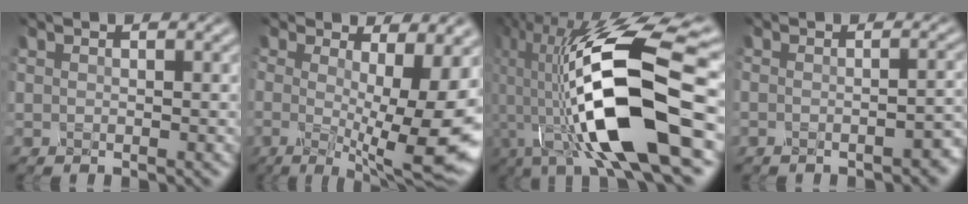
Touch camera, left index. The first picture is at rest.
{"total": 12.5, "force": [-0.2, 3.2, 12.1], "torque": [-0.143, -0.007, -0.001]}
{"total": 14.2, "force": [-4.4, 3.9, 12.9], "torque": [-0.245, 0.004, -0.088]}
{"total": 1.8, "force": [-1.0, 0.4, 1.4], "torque": [-0.015, 0.002, -0.018]}